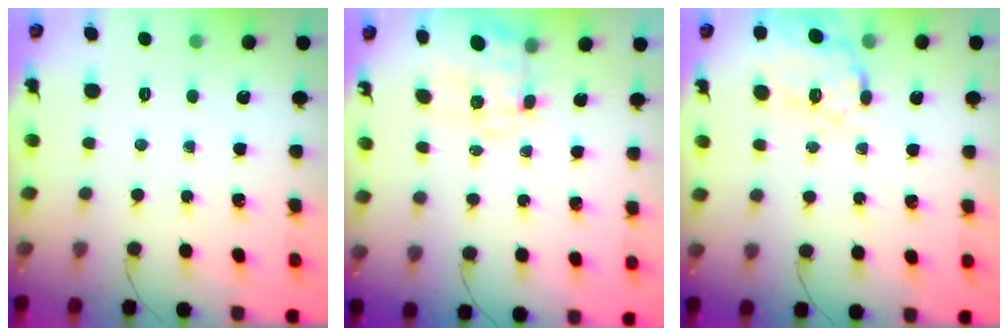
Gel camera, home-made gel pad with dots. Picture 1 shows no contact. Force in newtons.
{"total": 3.3, "press": 3.1, "slide": 1.3}
{"total": 19.8, "press": 19.3, "slide": 4.2}